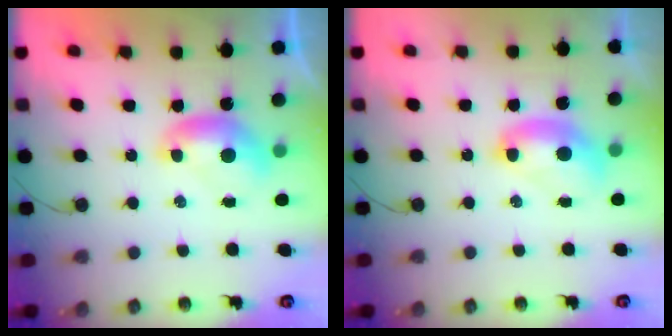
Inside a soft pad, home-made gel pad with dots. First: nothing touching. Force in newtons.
{"total": 2.7, "press": 2.7, "slide": 0.1}